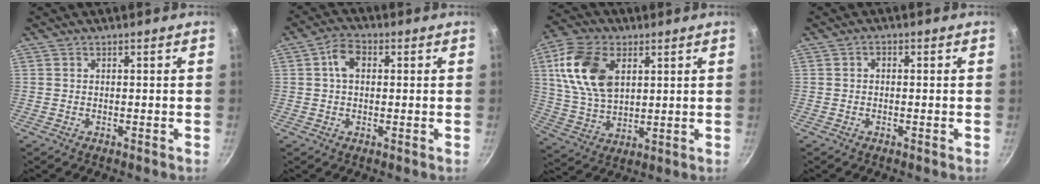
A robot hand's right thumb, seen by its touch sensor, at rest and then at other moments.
{"total": 5.2, "force": [1.0, 3.6, 3.7], "torque": [-0.053, 0.012, 0.009]}
{"total": 15.8, "force": [4.7, 10.1, 11.2], "torque": [-0.197, -0.007, 0.092]}
{"total": 1.3, "force": [0.0, 1.0, 0.8], "torque": [-0.013, 0.007, -0.002]}